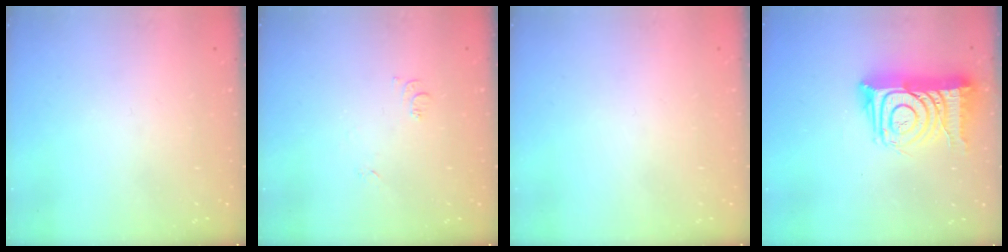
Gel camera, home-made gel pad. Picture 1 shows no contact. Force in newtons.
{"total": 7.5, "press": 7.5, "slide": 0.7}
{"total": 1.5, "press": 1.5, "slide": 0.1}
{"total": 17.8, "press": 17.8, "slide": 1.3}